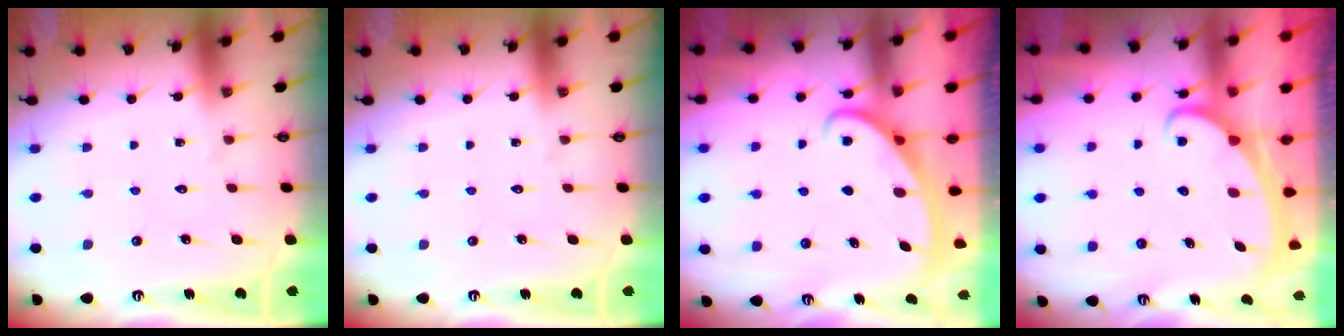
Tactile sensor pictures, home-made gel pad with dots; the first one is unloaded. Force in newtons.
{"total": 0.0}
{"total": 2.6, "press": 2.6, "slide": 0.4}
{"total": 2.3, "press": 2.3, "slide": 0.3}